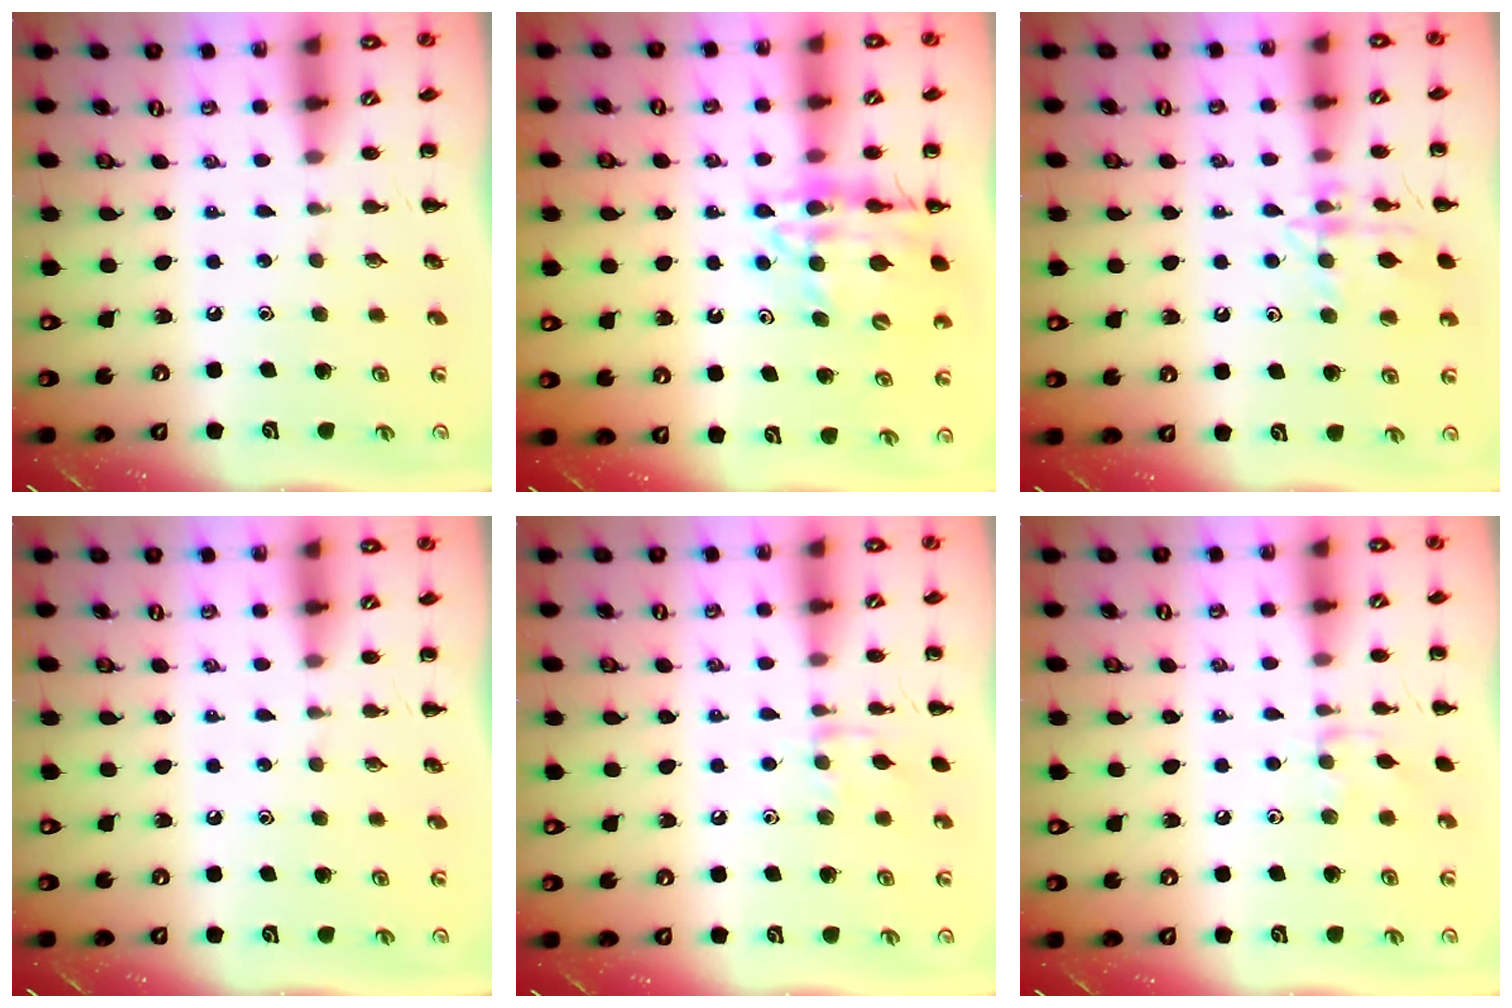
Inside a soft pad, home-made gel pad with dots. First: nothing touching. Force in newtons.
{"total": 13.9, "press": 13.5, "slide": 3.3}
{"total": 13.1, "press": 13.1, "slide": 0.6}
{"total": 0.0}
{"total": 6.3, "press": 6.2, "slide": 0.9}
{"total": 5.3, "press": 5.2, "slide": 0.9}